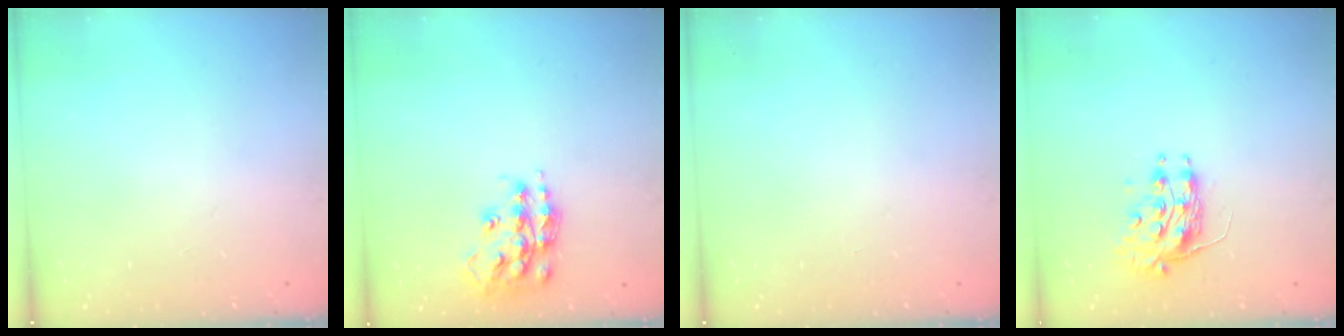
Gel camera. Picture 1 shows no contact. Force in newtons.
{"total": 14.7, "press": 14.7, "slide": 0.9}
{"total": 0.0}
{"total": 8.8, "press": 8.8, "slide": 0.0}